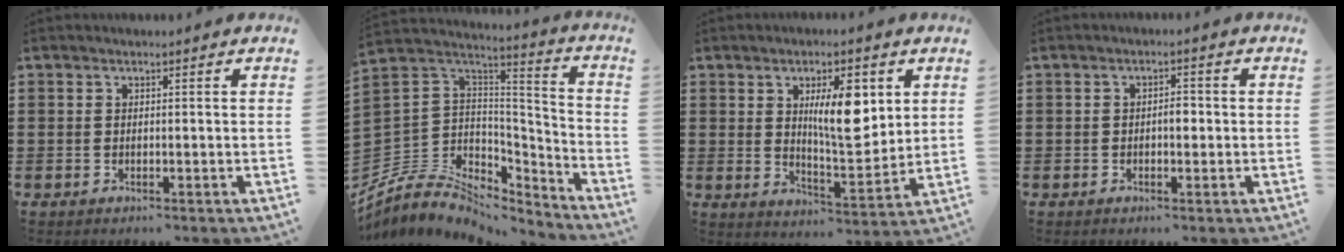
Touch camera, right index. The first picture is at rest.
{"total": 6.9, "force": [-4.0, 5.3, 1.8], "torque": [-0.067, -0.011, -0.078]}
{"total": 9.6, "force": [3.0, 3.6, 8.4], "torque": [-0.129, -0.005, 0.043]}
{"total": 2.3, "force": [-0.3, 1.0, 2.0], "torque": [-0.037, 0.004, -0.008]}